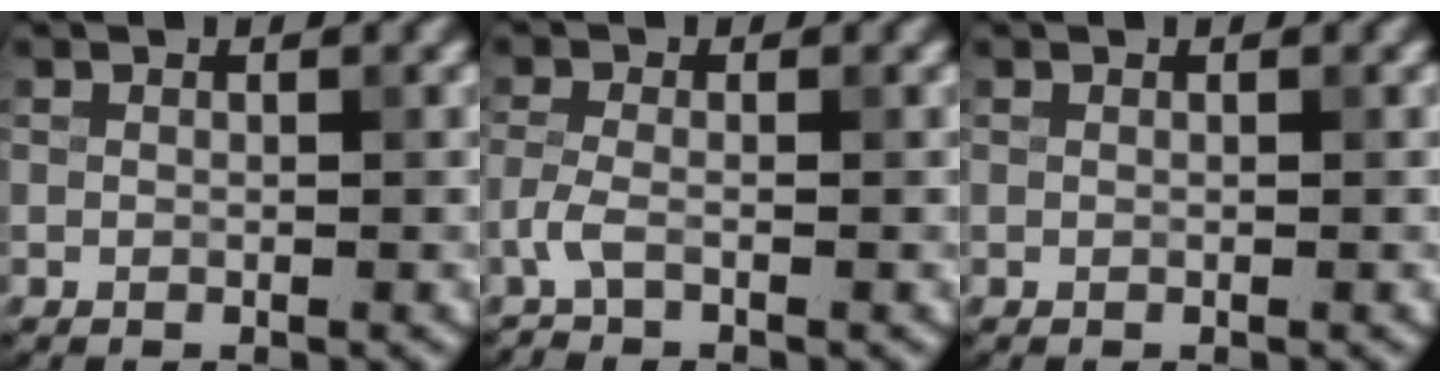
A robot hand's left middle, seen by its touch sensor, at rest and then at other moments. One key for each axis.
{"total": 1.5, "fx": -1.1, "fy": 0.2, "fz": 1.0, "tx": -0.025, "ty": -0.001, "tz": -0.030}
{"total": 0.0}